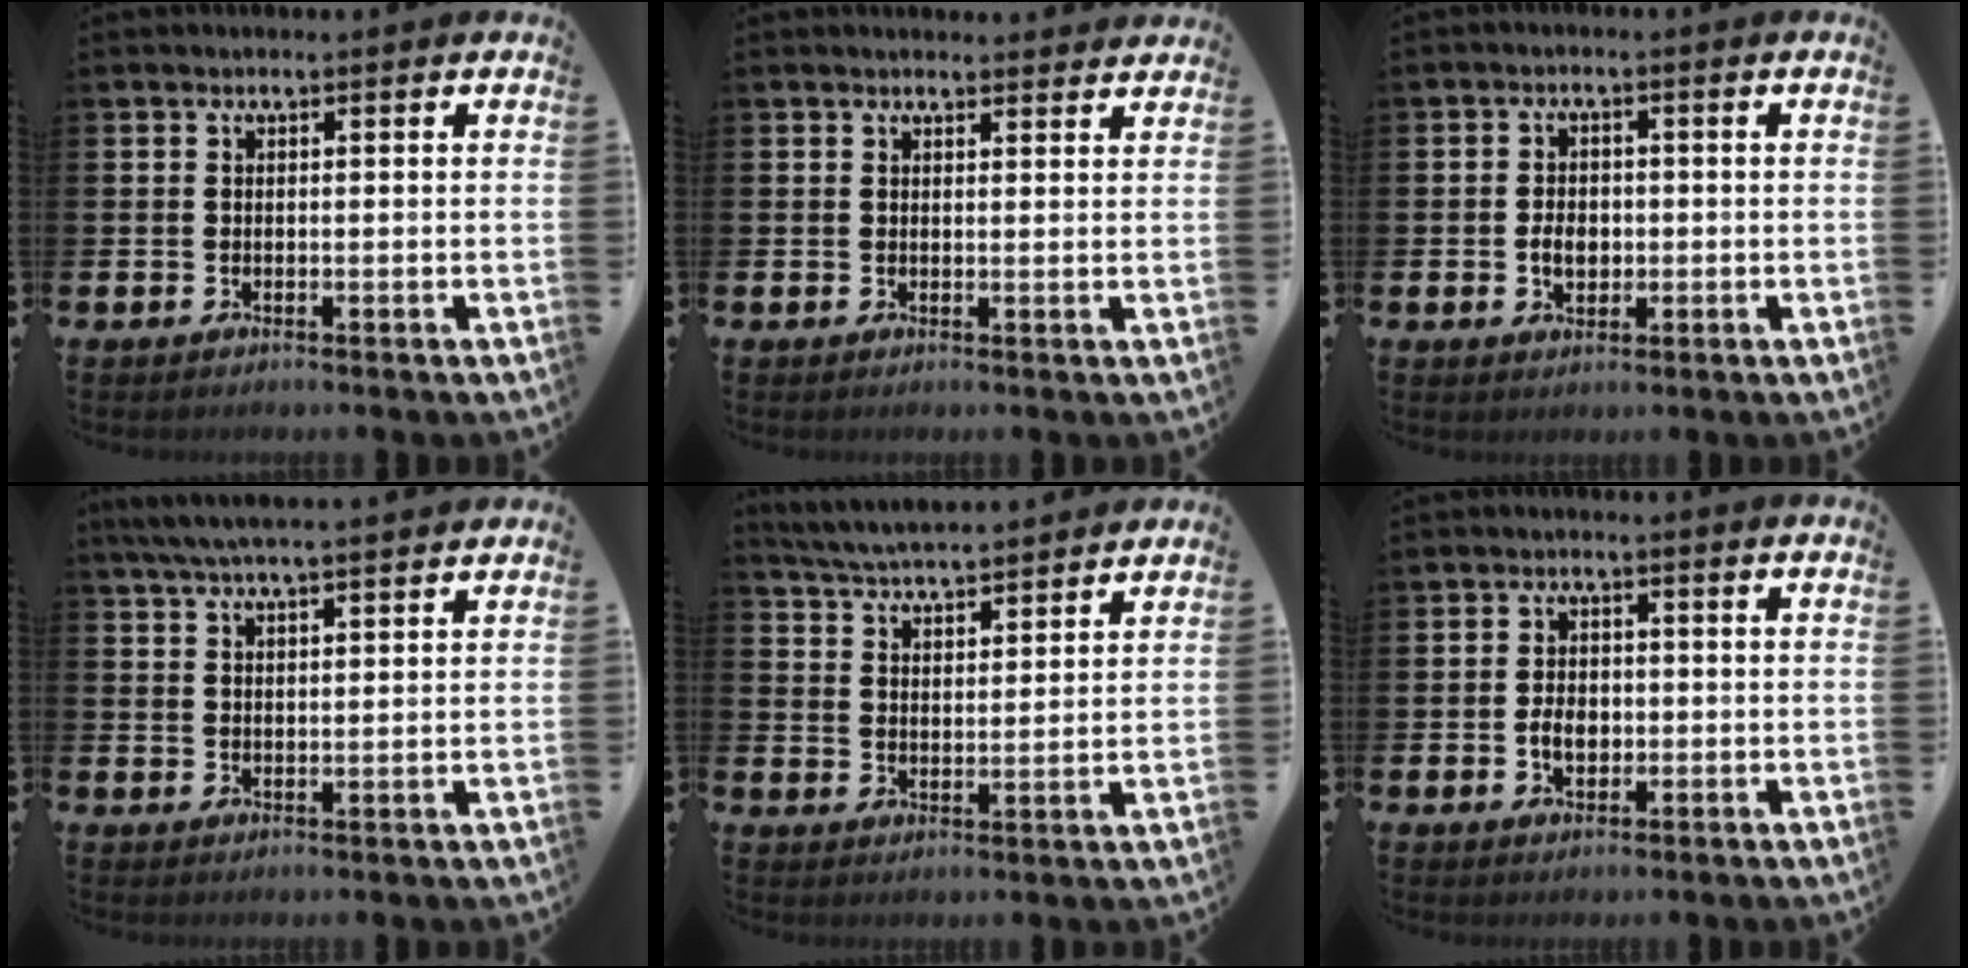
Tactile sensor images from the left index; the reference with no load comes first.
{"total": 1.6, "force": [1.6, 0.3, 0.0], "torque": [0.011, -0.008, 0.026]}
{"total": 3.2, "force": [-0.4, 2.3, 2.2], "torque": [-0.022, -0.003, -0.015]}
{"total": 5.4, "force": [5.0, 0.2, 2.1], "torque": [-0.052, -0.013, 0.092]}
{"total": 5.0, "force": [5.0, 0.1, 0.4], "torque": [-0.026, -0.036, 0.087]}
{"total": 3.3, "force": [-0.6, 2.3, 2.2], "torque": [-0.022, -0.003, -0.018]}